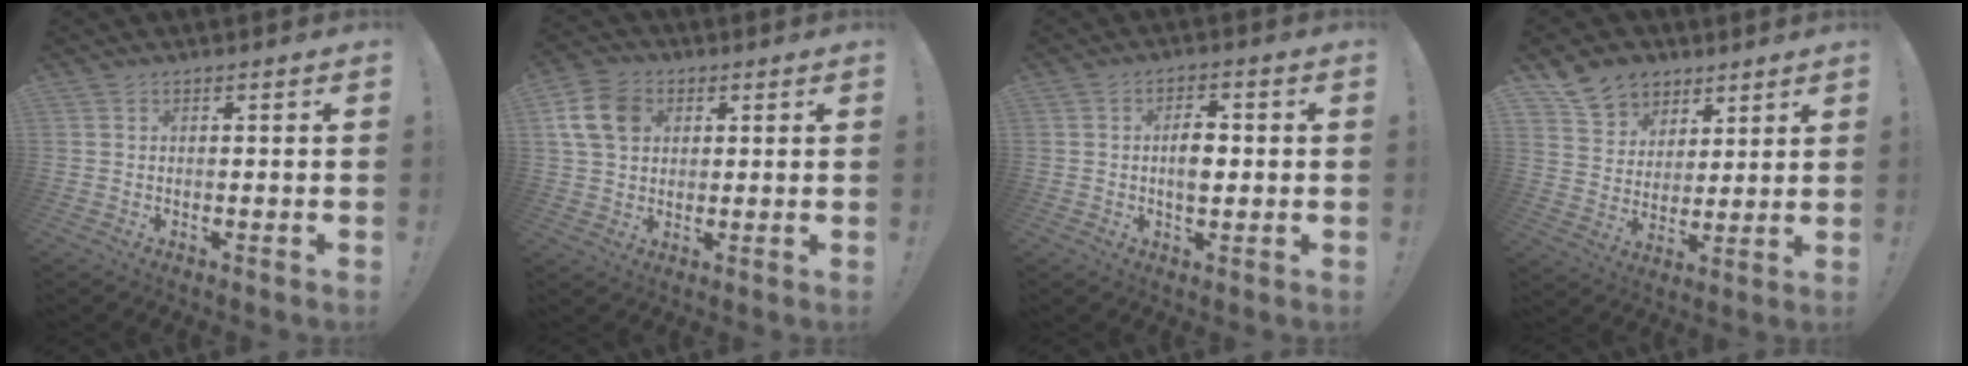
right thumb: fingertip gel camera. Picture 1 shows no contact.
{"total": 11.9, "force": [3.7, 9.0, 6.8], "torque": [-0.130, 0.000, 0.078]}
{"total": 6.0, "force": [-0.1, 3.6, 4.8], "torque": [-0.082, 0.007, -0.006]}
{"total": 10.8, "force": [7.5, 7.6, 2.0], "torque": [-0.033, -0.055, 0.149]}